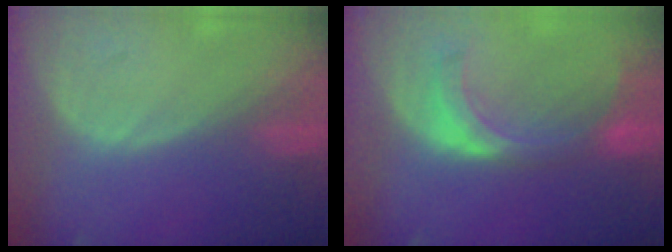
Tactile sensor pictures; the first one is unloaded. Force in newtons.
{"total": 7.3, "press": 6.8, "slide": 2.9}